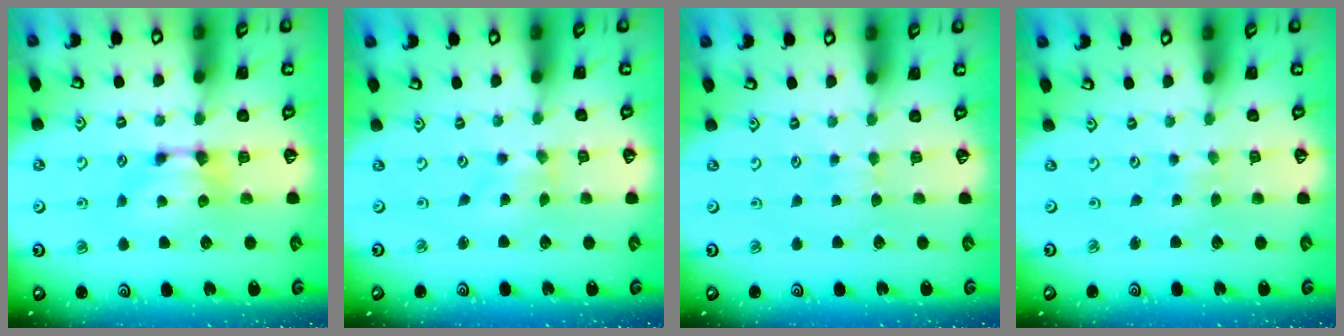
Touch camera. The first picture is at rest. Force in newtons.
{"total": 3.5, "press": 3.3, "slide": 0.9}
{"total": 2.7, "press": 2.7, "slide": 0.4}
{"total": 4.8, "press": 4.8, "slide": 0.2}